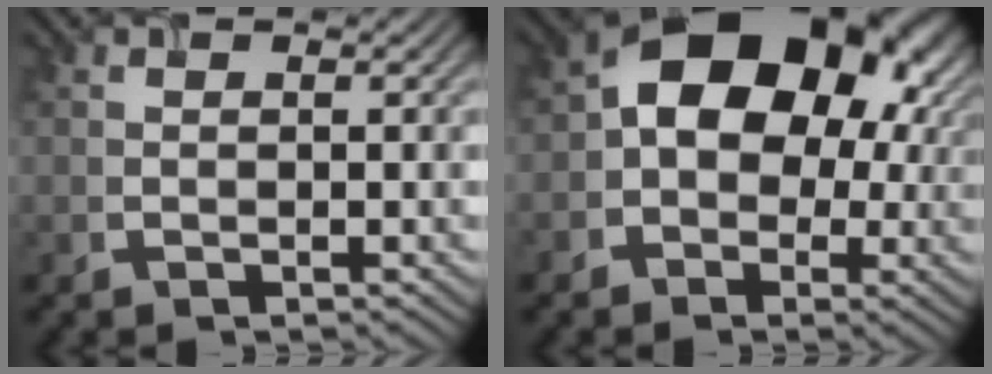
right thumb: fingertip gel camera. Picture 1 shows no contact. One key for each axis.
{"total": 15.1, "fx": 1.5, "fy": 11.4, "fz": 9.8, "tx": -0.102, "ty": 0.018, "tz": 0.001}